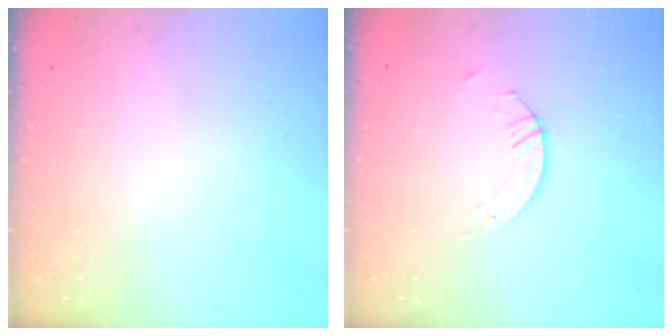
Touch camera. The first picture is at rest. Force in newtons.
{"total": 2.6, "press": 2.6, "slide": 0.2}